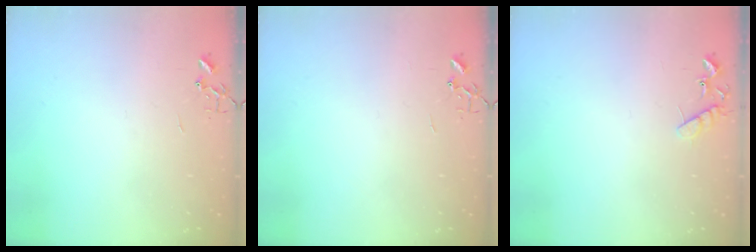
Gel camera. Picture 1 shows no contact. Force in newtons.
{"total": 0.0}
{"total": 8.0, "press": 8.0, "slide": 0.4}